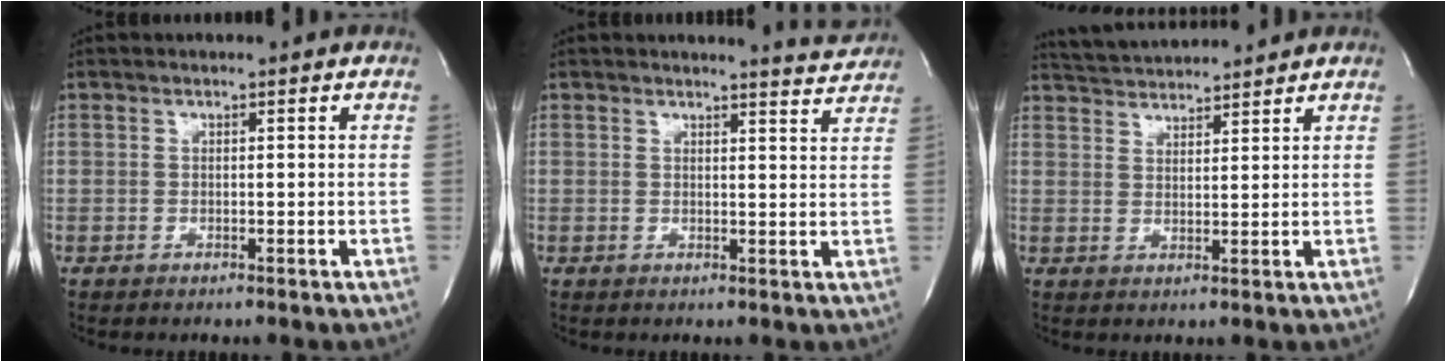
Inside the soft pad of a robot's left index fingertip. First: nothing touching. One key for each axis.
{"total": 3.7, "fx": 3.6, "fy": -0.5, "fz": -0.4, "tx": -0.004, "ty": -0.032, "tz": 0.030}
{"total": 7.4, "fx": 7.3, "fy": 0.4, "fz": 1.4, "tx": -0.036, "ty": 0.022, "tz": 0.120}